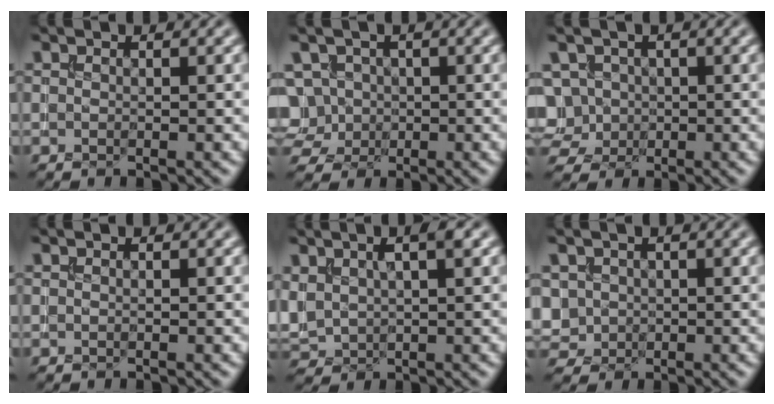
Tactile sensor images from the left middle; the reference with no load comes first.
{"total": 5.7, "force": [0.1, 5.2, 2.3], "torque": [-0.043, 0.031, -0.011]}
{"total": 5.4, "force": [-0.1, 5.0, 2.2], "torque": [-0.045, 0.026, -0.012]}
{"total": 0.0}
{"total": 4.0, "force": [1.3, 2.2, 3.1], "torque": [-0.070, 0.006, 0.028]}
{"total": 2.3, "force": [-0.1, 2.2, 0.6], "torque": [-0.010, -0.002, 0.005]}